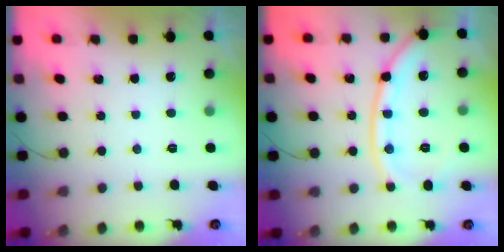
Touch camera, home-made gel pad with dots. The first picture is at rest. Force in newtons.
{"total": 13.0, "press": 12.9, "slide": 1.6}